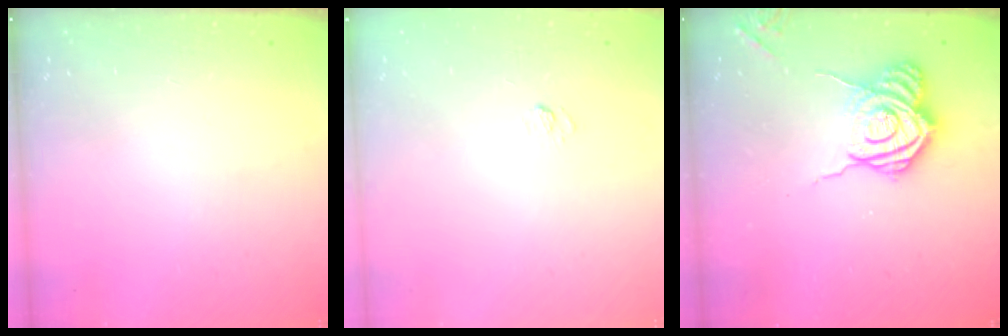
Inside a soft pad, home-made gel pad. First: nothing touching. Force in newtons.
{"total": 4.2, "press": 4.0, "slide": 1.3}
{"total": 12.2, "press": 12.1, "slide": 0.8}